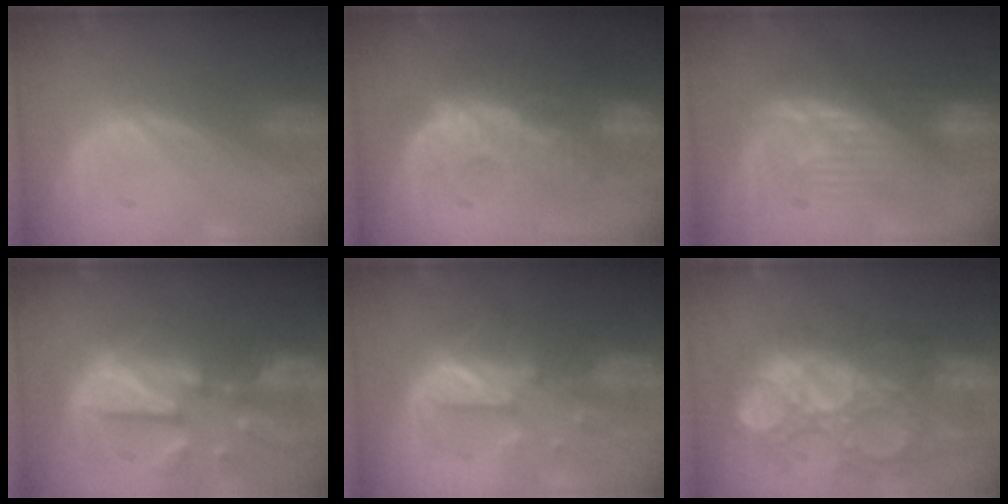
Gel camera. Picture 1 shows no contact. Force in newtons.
{"total": 10.8, "press": 9.6, "slide": 4.9}
{"total": 8.4, "press": 8.1, "slide": 2.1}
{"total": 12.1, "press": 10.5, "slide": 6.2}
{"total": 8.1, "press": 8.0, "slide": 1.4}
{"total": 13.1, "press": 12.1, "slide": 5.0}